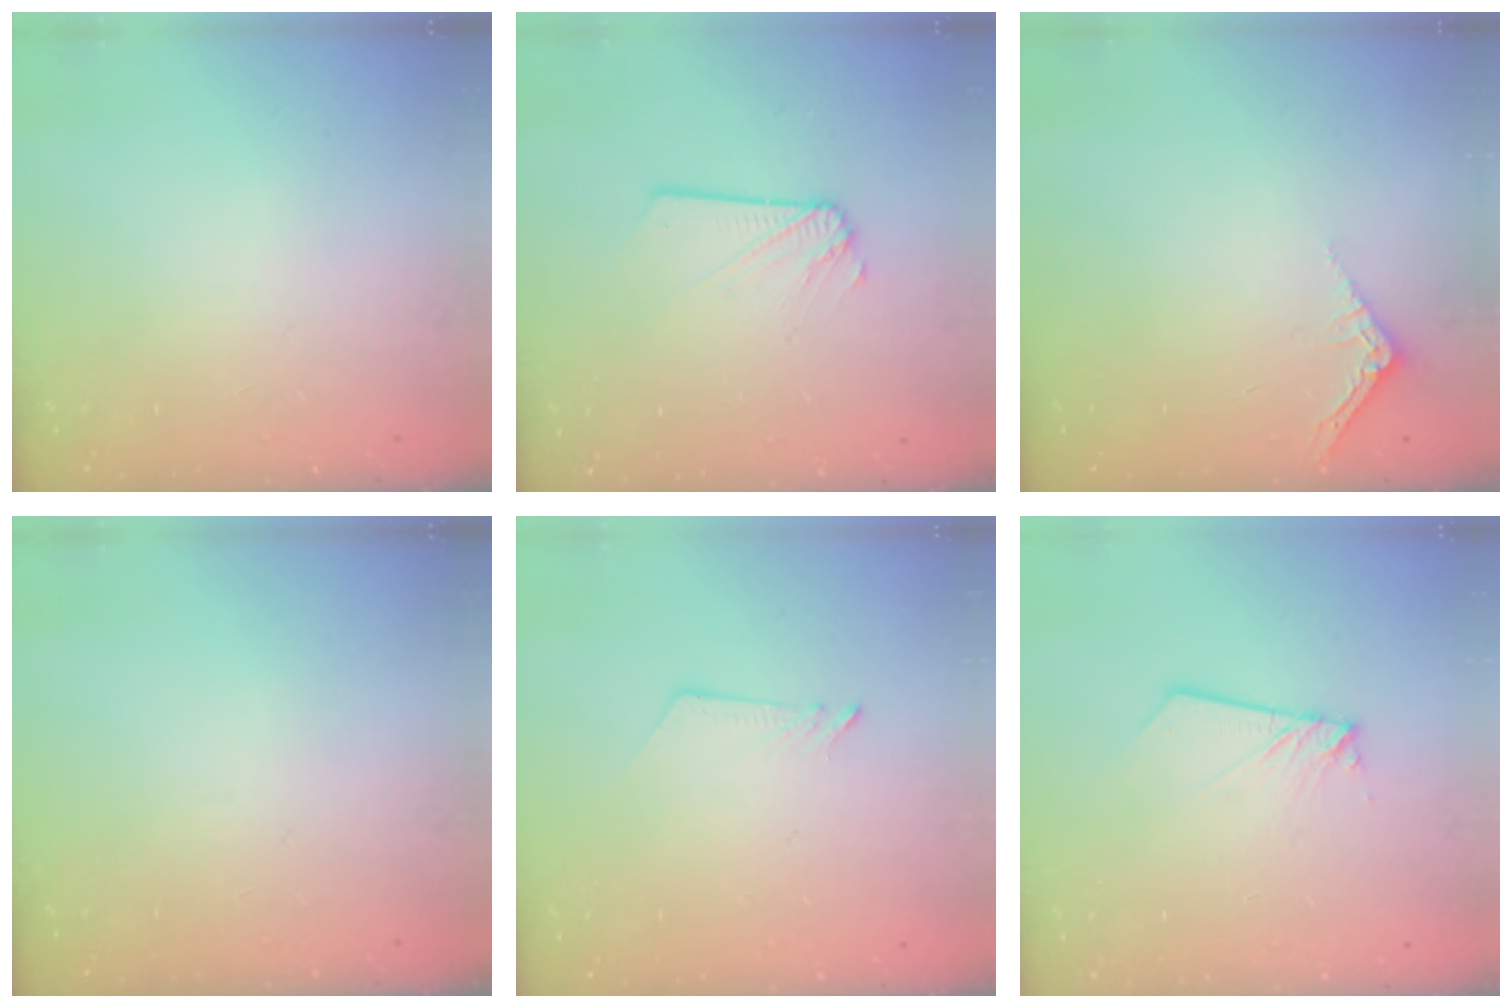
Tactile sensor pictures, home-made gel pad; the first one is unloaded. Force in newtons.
{"total": 2.1, "press": 2.1, "slide": 0.3}
{"total": 2.5, "press": 2.5, "slide": 0.2}
{"total": 0.0}
{"total": 2.6, "press": 2.6, "slide": 0.3}
{"total": 3.0, "press": 3.0, "slide": 0.4}